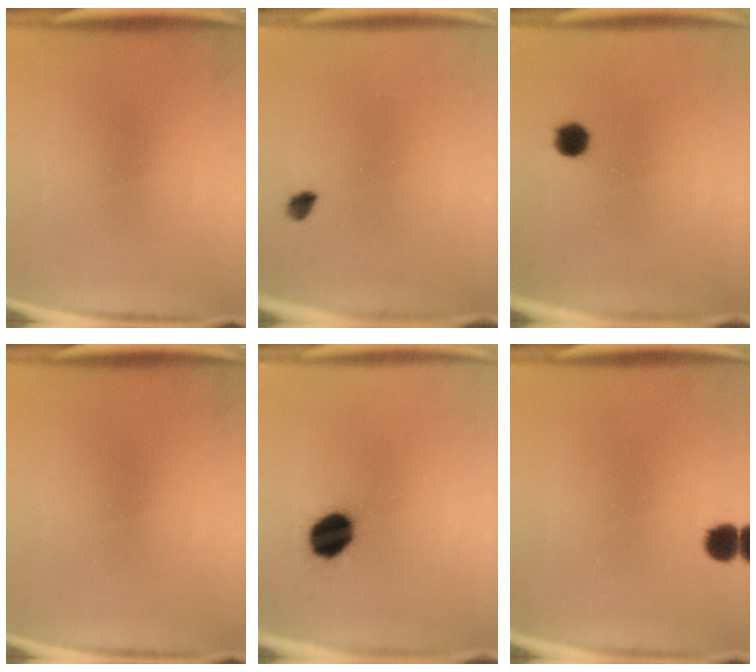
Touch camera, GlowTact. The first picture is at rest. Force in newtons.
{"total": 1.6}
{"total": 4.1}
{"total": 0.0}
{"total": 9.8}
{"total": 3.9}